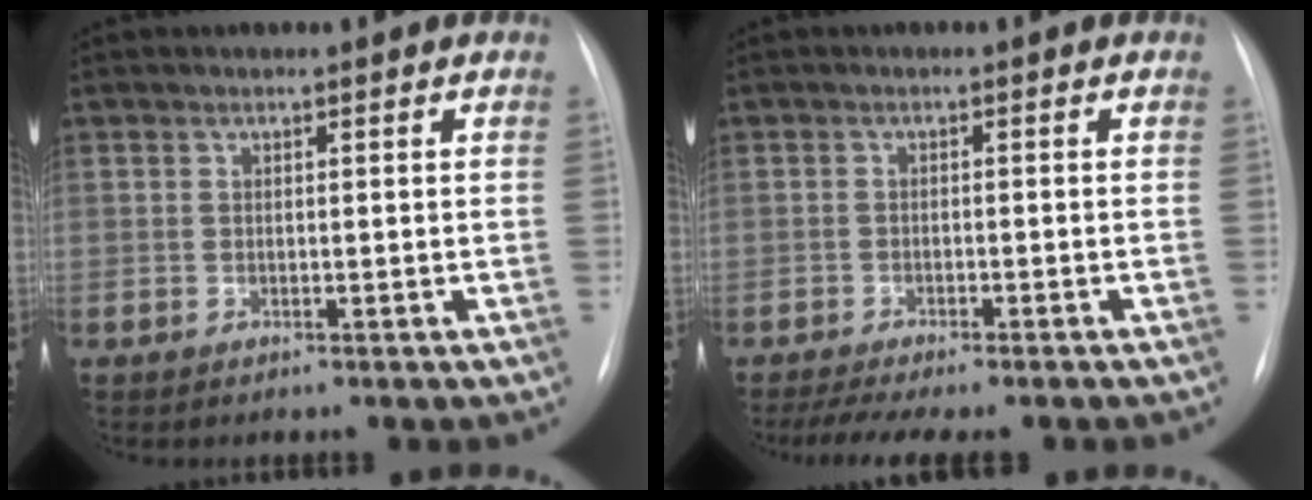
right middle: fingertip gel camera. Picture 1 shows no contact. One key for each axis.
{"total": 8.7, "fx": -7.2, "fy": 1.3, "fz": 4.6, "tx": -0.068, "ty": -0.004, "tz": -0.105}